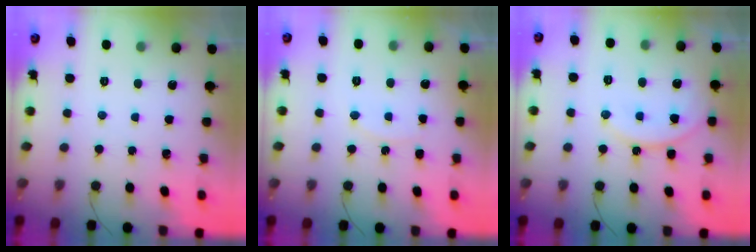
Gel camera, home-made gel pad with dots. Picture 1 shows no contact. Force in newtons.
{"total": 6.3, "press": 6.3, "slide": 0.5}
{"total": 13.3, "press": 13.2, "slide": 1.3}